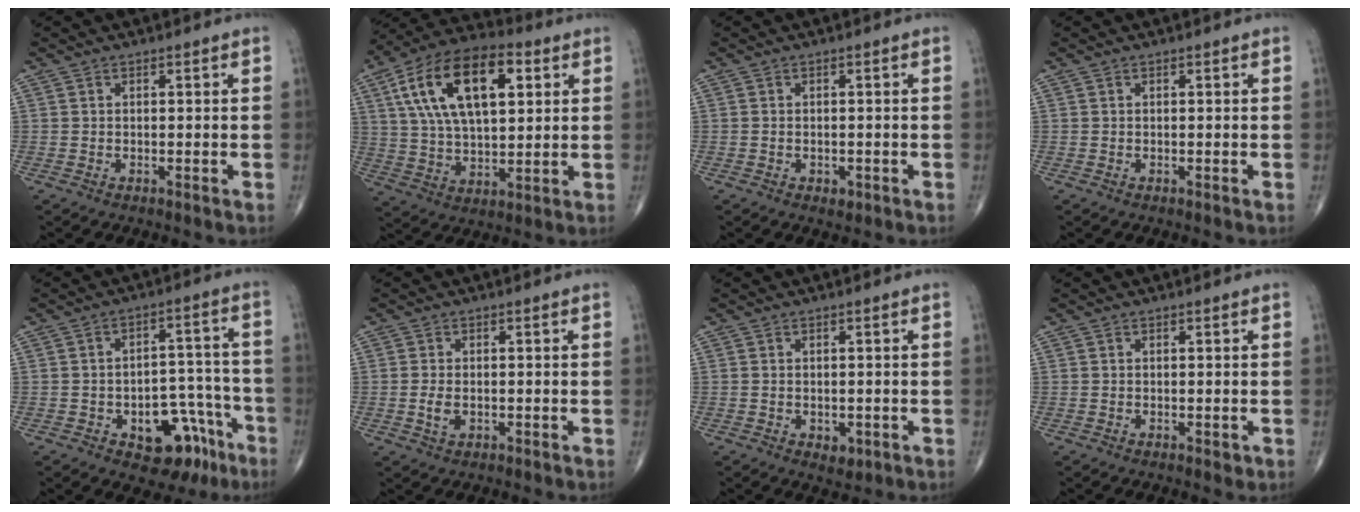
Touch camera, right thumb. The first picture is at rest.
{"total": 20.8, "force": [6.8, 10.4, 16.7], "torque": [-0.283, 0.001, 0.113]}
{"total": 1.5, "force": [-0.6, 1.1, 0.9], "torque": [-0.012, 0.001, -0.005]}
{"total": 0.0}
{"total": 12.9, "force": [-6.6, 7.6, 8.1], "torque": [-0.061, 0.057, -0.082]}
{"total": 2.8, "force": [-0.5, 1.7, 2.1], "torque": [-0.043, -0.002, -0.008]}
{"total": 4.3, "force": [-1.7, 2.9, 2.6], "torque": [-0.022, 0.008, -0.014]}
{"total": 0.9, "force": [-0.2, 0.5, 0.6], "torque": [-0.005, -0.001, -0.003]}